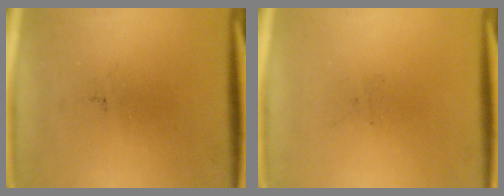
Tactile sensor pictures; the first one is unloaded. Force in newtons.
{"total": 0.0}